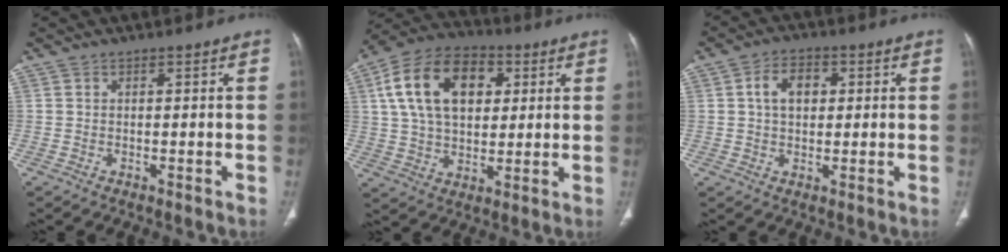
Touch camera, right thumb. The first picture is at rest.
{"total": 18.9, "force": [5.3, 12.2, 13.4], "torque": [-0.219, 0.007, 0.088]}
{"total": 6.5, "force": [1.4, 4.5, 4.5], "torque": [-0.063, 0.009, 0.019]}